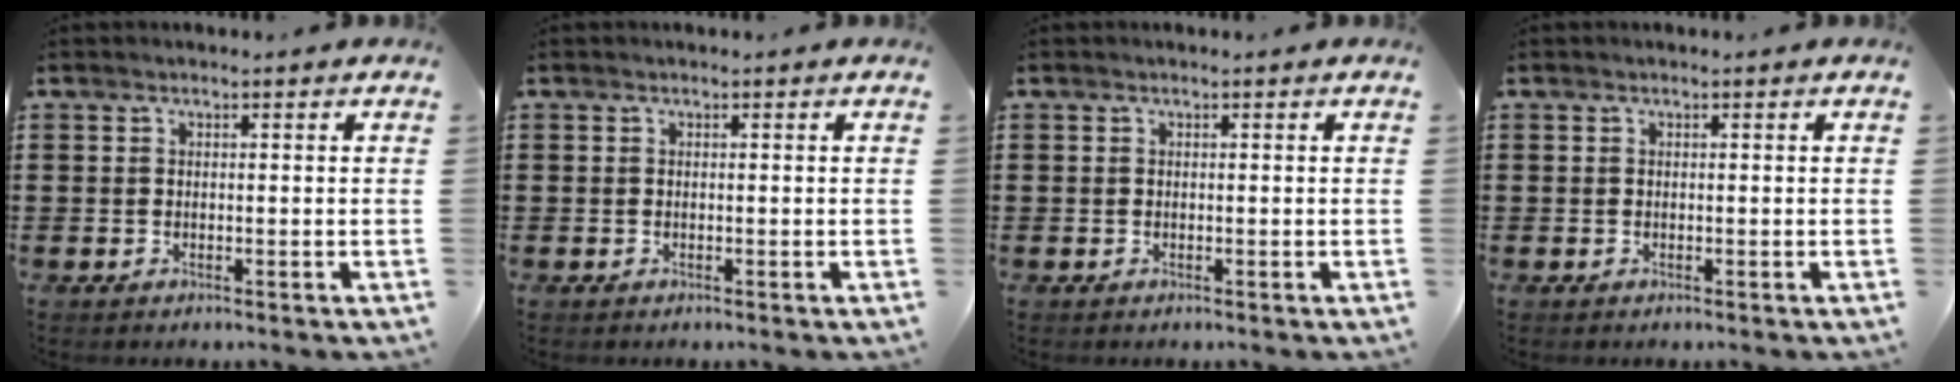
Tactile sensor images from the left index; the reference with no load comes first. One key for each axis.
{"total": 0.0}
{"total": 0.0}
{"total": 0.0}